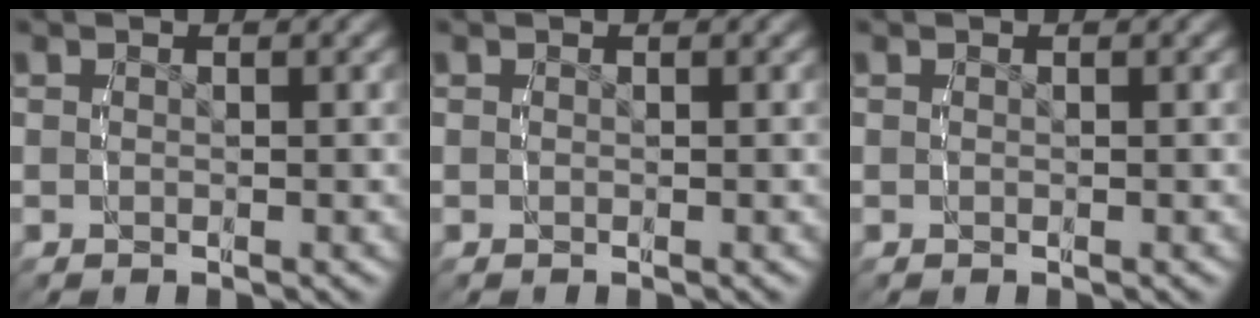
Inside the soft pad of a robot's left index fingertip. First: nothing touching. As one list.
[{"total": 0.0}, {"total": 0.0}]